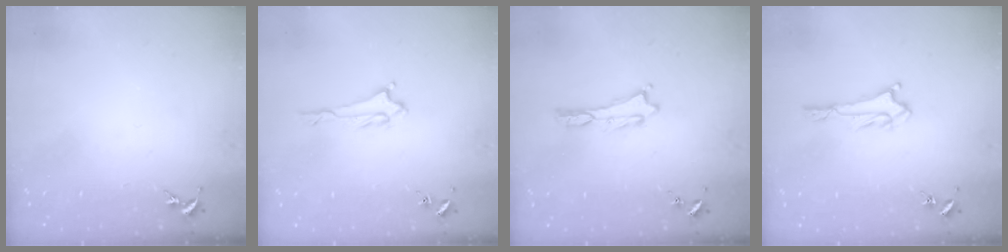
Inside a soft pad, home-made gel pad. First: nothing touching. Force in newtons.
{"total": 1.7, "press": 1.7, "slide": 0.3}
{"total": 0.0}
{"total": 1.7, "press": 1.7, "slide": 0.2}